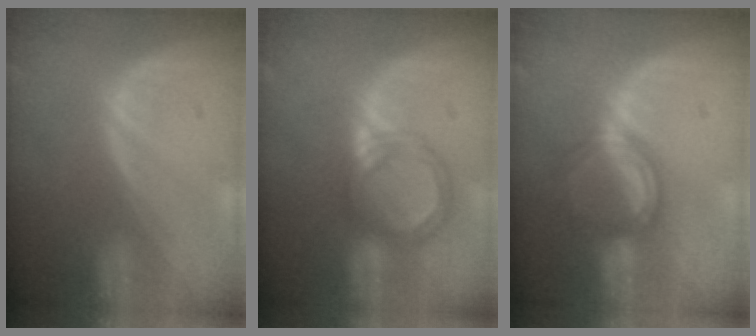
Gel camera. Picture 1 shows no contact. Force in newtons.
{"total": 5.3, "press": 5.3, "slide": 0.2}
{"total": 5.2, "press": 4.9, "slide": 1.5}